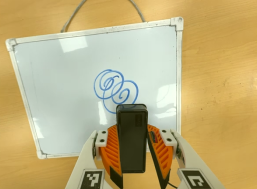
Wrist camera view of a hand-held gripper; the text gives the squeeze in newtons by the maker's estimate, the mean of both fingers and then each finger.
{"total": 6.5, "left": 6.0, "right": 6.9}